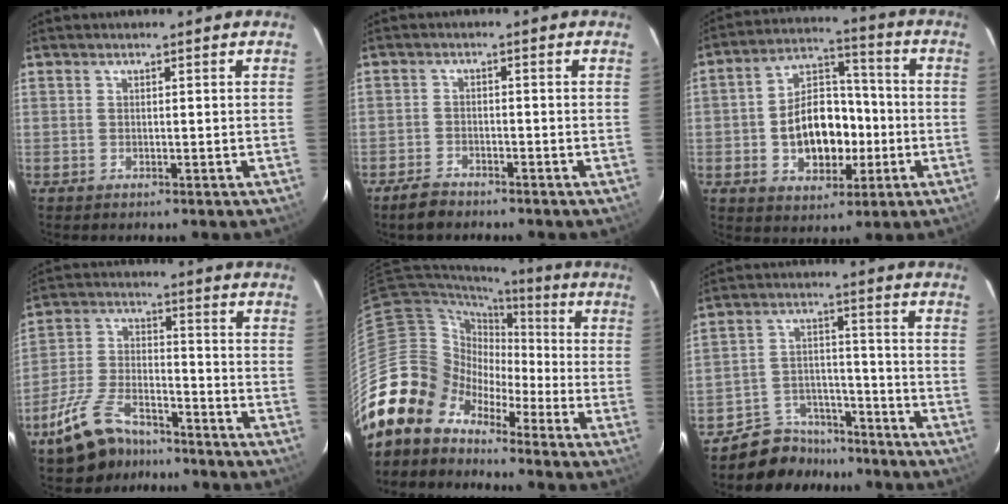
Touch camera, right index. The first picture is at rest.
{"total": 4.1, "force": [-3.5, 1.7, 1.3], "torque": [-0.044, 0.002, -0.064]}
{"total": 13.6, "force": [-2.6, 9.3, 9.5], "torque": [-0.184, 0.029, -0.026]}
{"total": 13.3, "force": [-9.8, 6.2, 6.5], "torque": [-0.152, 0.001, -0.171]}
{"total": 13.6, "force": [-9.5, 9.3, 2.6], "torque": [-0.073, 0.029, -0.192]}
{"total": 9.8, "force": [-8.3, 5.1, 0.9], "torque": [-0.031, 0.040, -0.125]}